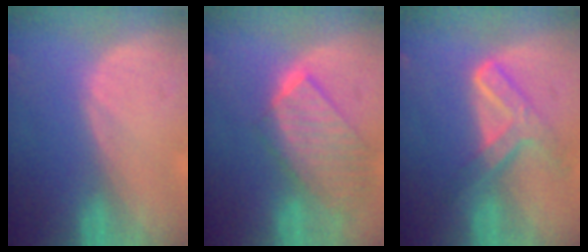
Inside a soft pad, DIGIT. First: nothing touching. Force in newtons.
{"total": 9.8, "press": 8.6, "slide": 4.8}
{"total": 7.3, "press": 6.1, "slide": 4.0}